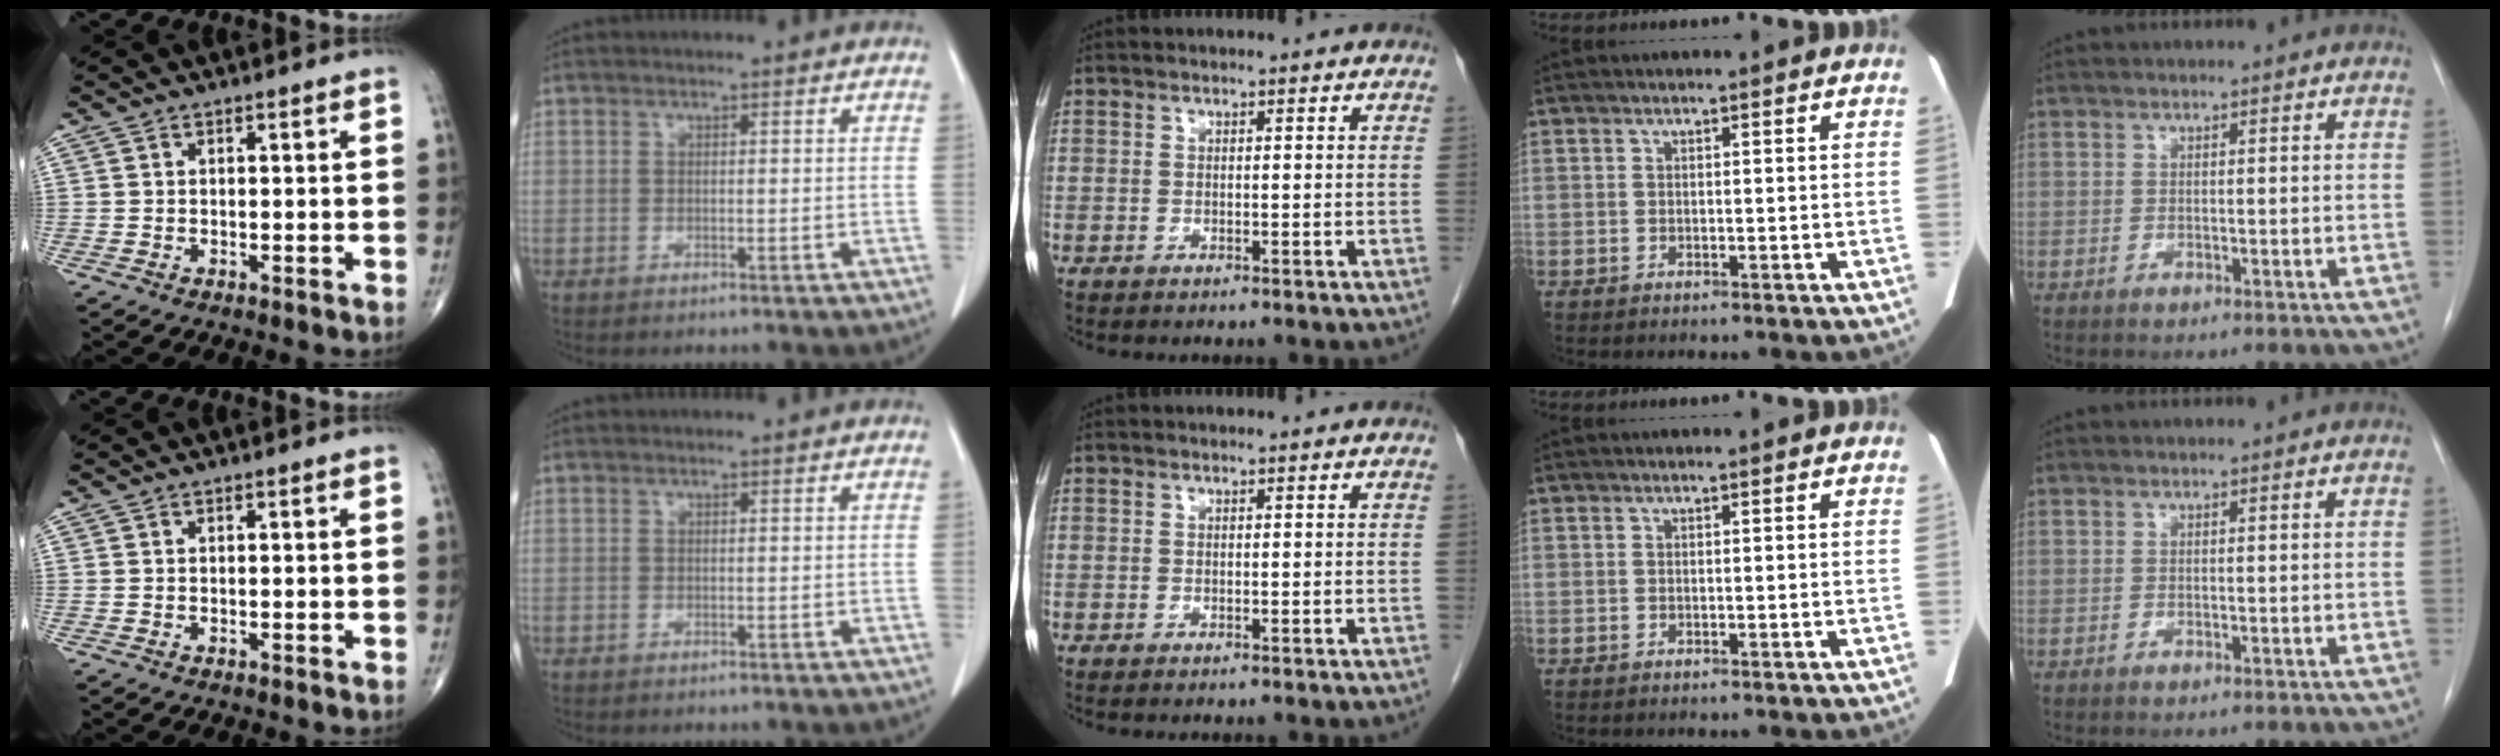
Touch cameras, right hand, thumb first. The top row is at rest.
{}